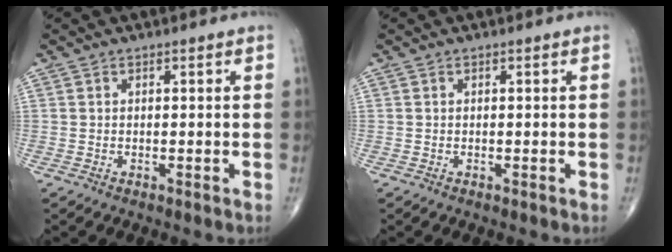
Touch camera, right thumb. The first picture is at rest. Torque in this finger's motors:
{"motor_torque": [-0.01, 0.01, -0.11, -0.10, 0.04]}